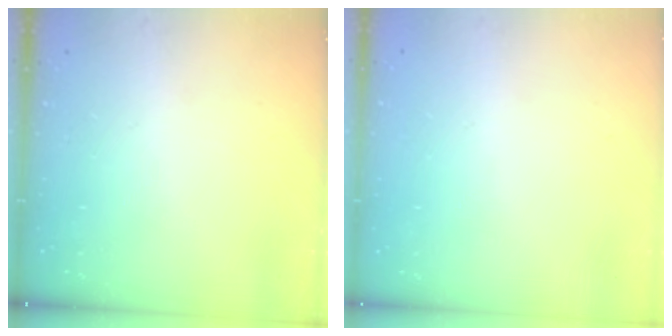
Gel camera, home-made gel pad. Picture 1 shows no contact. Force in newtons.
{"total": 0.0}